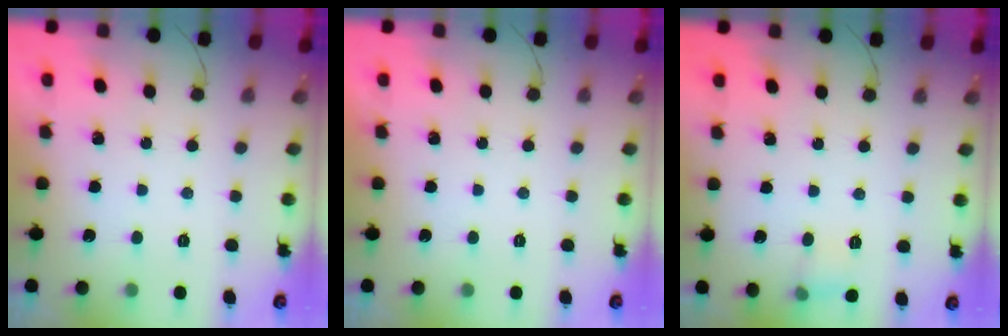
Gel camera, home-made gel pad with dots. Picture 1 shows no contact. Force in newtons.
{"total": 0.0}
{"total": 5.4, "press": 5.1, "slide": 1.6}